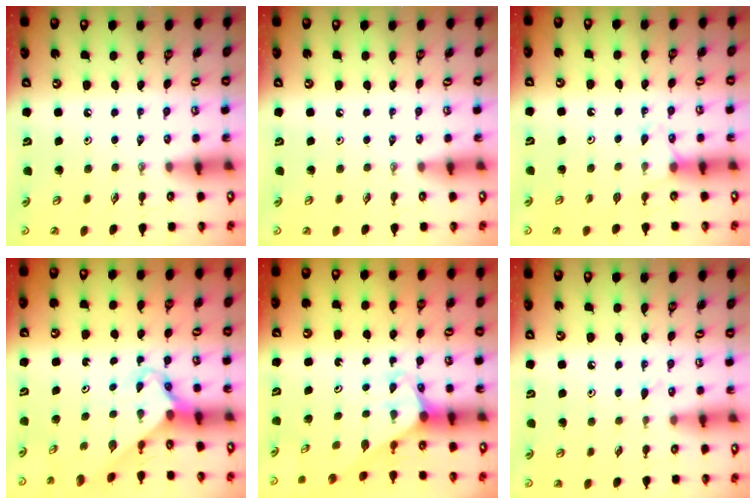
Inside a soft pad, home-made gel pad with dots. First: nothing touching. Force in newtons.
{"total": 0.0}
{"total": 5.2, "press": 5.1, "slide": 0.5}
{"total": 2.3, "press": 2.3, "slide": 0.2}
{"total": 2.1, "press": 2.1, "slide": 0.2}
{"total": 7.3, "press": 7.3, "slide": 0.7}